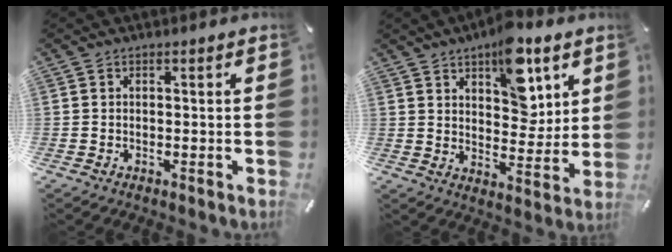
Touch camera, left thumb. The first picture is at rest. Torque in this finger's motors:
{"motor_torque": [2.00, 2.15, 1.31, -1.29, 0.32]}